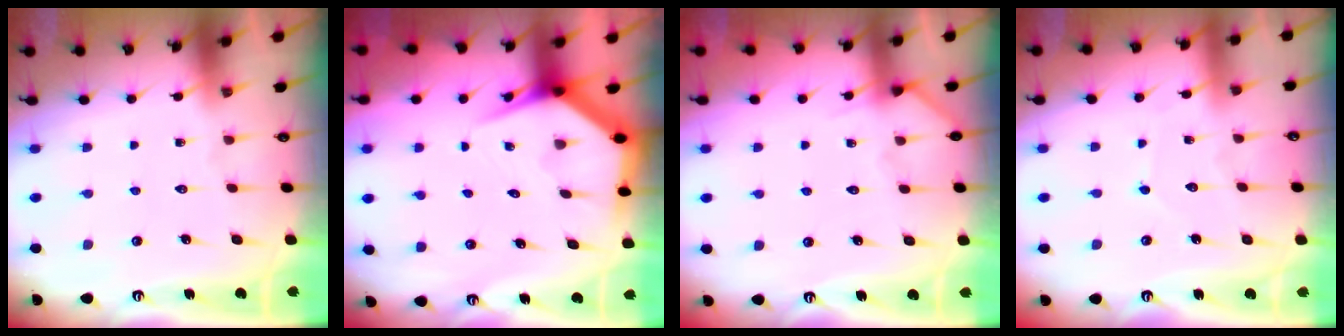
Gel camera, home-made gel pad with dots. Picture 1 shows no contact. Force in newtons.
{"total": 4.8, "press": 4.8, "slide": 0.2}
{"total": 2.8, "press": 2.8, "slide": 0.2}
{"total": 3.7, "press": 3.7, "slide": 0.5}